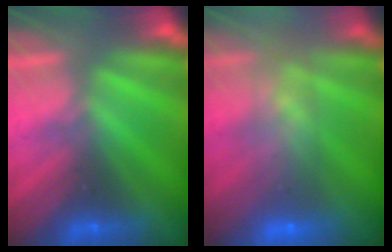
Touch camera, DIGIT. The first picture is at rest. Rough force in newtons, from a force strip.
{"total": 9.0}